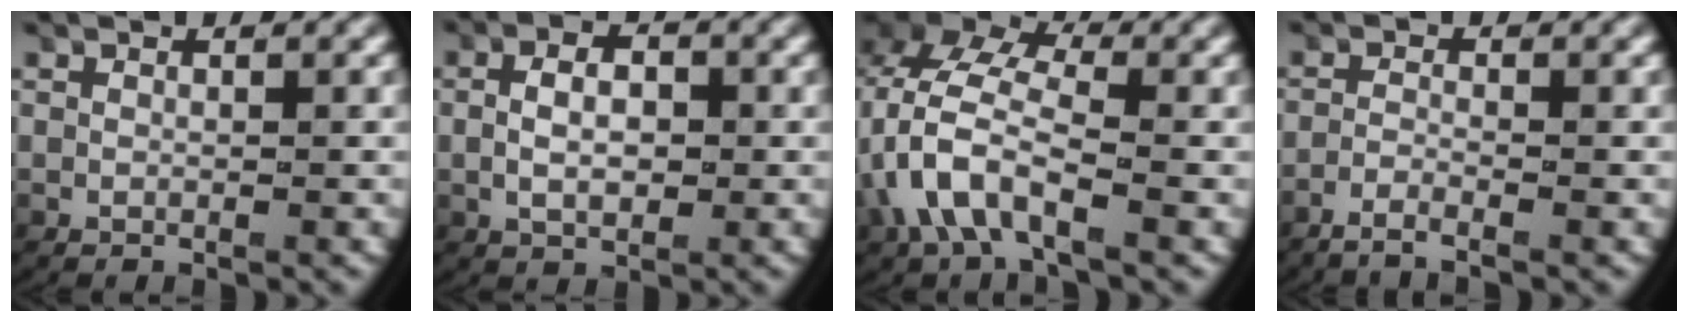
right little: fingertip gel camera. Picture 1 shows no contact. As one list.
[{"total": 3.9, "force": [0.0, 2.3, 3.1], "torque": [-0.047, -0.001, 0.002]}, {"total": 7.9, "force": [0.7, 5.3, 5.8], "torque": [-0.133, -0.005, 0.008]}, {"total": 2.8, "force": [-2.4, 0.4, 1.2], "torque": [-0.030, -0.005, -0.043]}]